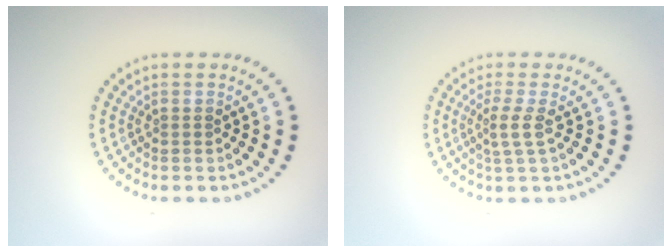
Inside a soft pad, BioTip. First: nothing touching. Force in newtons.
{"total": 1.9, "press": 1.3, "slide": 1.3}